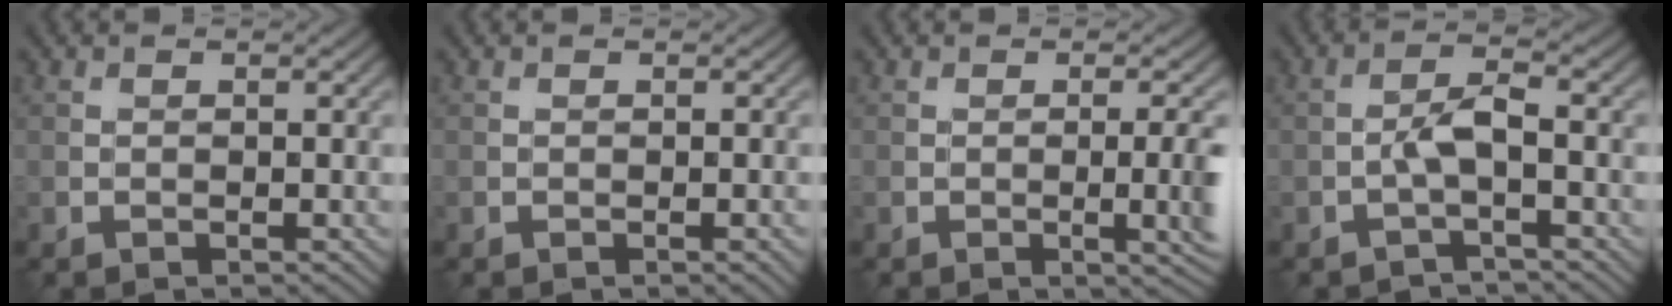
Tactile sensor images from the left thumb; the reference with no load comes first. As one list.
[{"total": 0.7, "force": [-0.4, 0.1, 0.6], "torque": [-0.011, -0.001, -0.006]}, {"total": 3.5, "force": [-0.3, 0.7, 3.4], "torque": [-0.053, -0.003, -0.002]}, {"total": 3.1, "force": [-1.5, 0.9, 2.5], "torque": [-0.051, 0.009, -0.037]}]